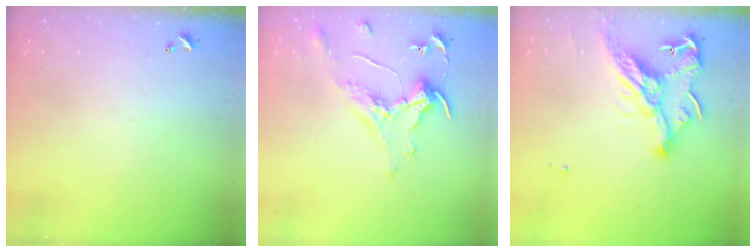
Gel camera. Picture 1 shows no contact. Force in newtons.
{"total": 1.6, "press": 1.4, "slide": 0.7}
{"total": 11.7, "press": 11.6, "slide": 1.6}